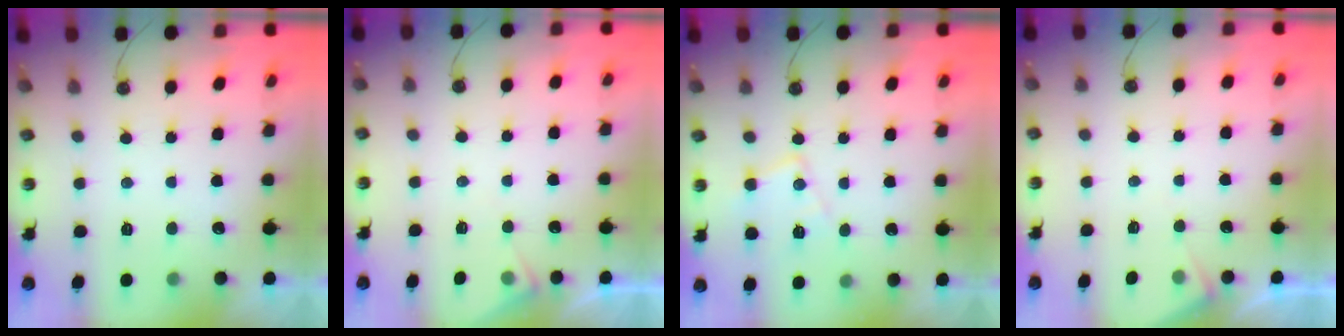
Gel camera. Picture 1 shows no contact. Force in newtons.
{"total": 4.9, "press": 4.9, "slide": 0.7}
{"total": 10.5, "press": 10.5, "slide": 0.5}
{"total": 4.0, "press": 3.9, "slide": 0.6}